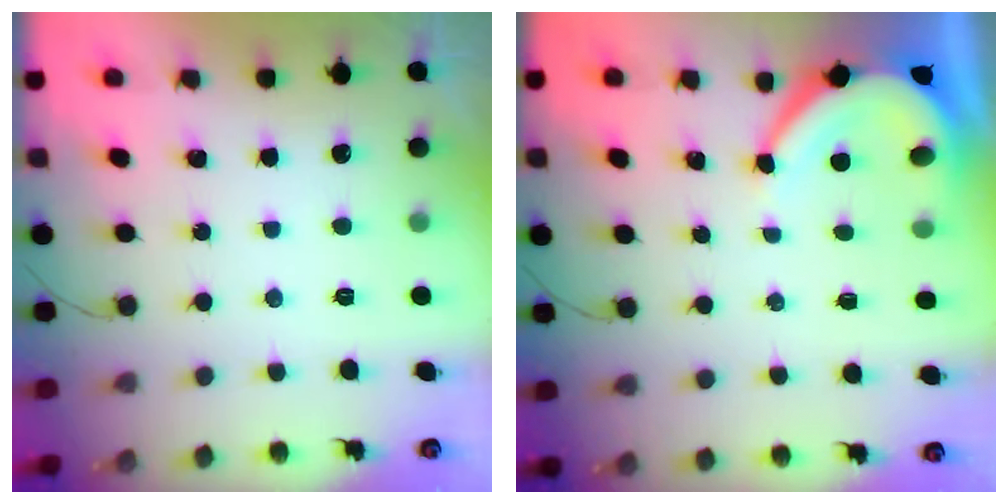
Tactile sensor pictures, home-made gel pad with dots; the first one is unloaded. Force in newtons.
{"total": 7.3, "press": 7.3, "slide": 0.4}